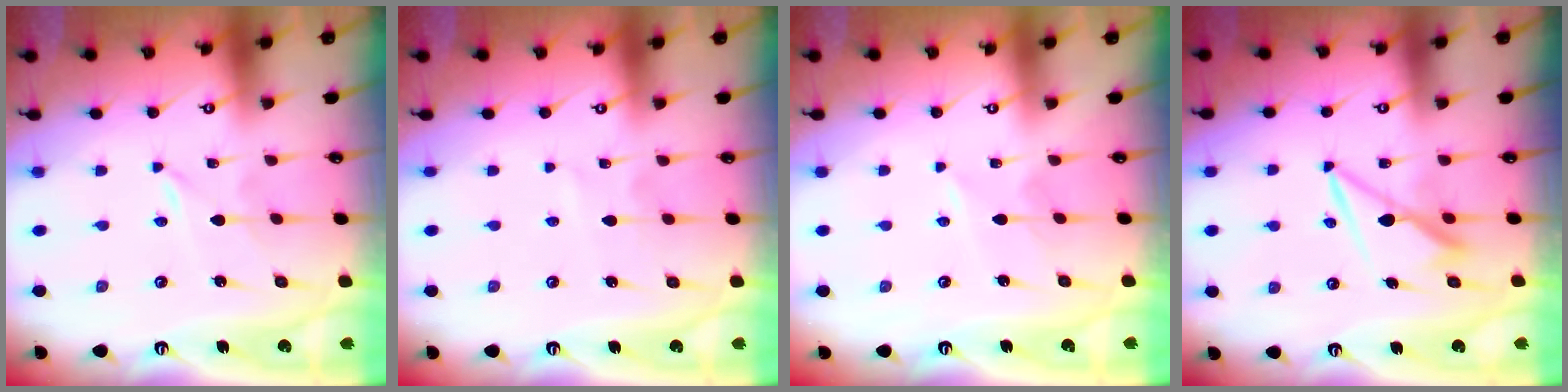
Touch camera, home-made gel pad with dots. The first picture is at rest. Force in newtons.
{"total": 2.4, "press": 2.4, "slide": 0.3}
{"total": 2.7, "press": 2.7, "slide": 0.4}
{"total": 7.5, "press": 7.4, "slide": 1.0}